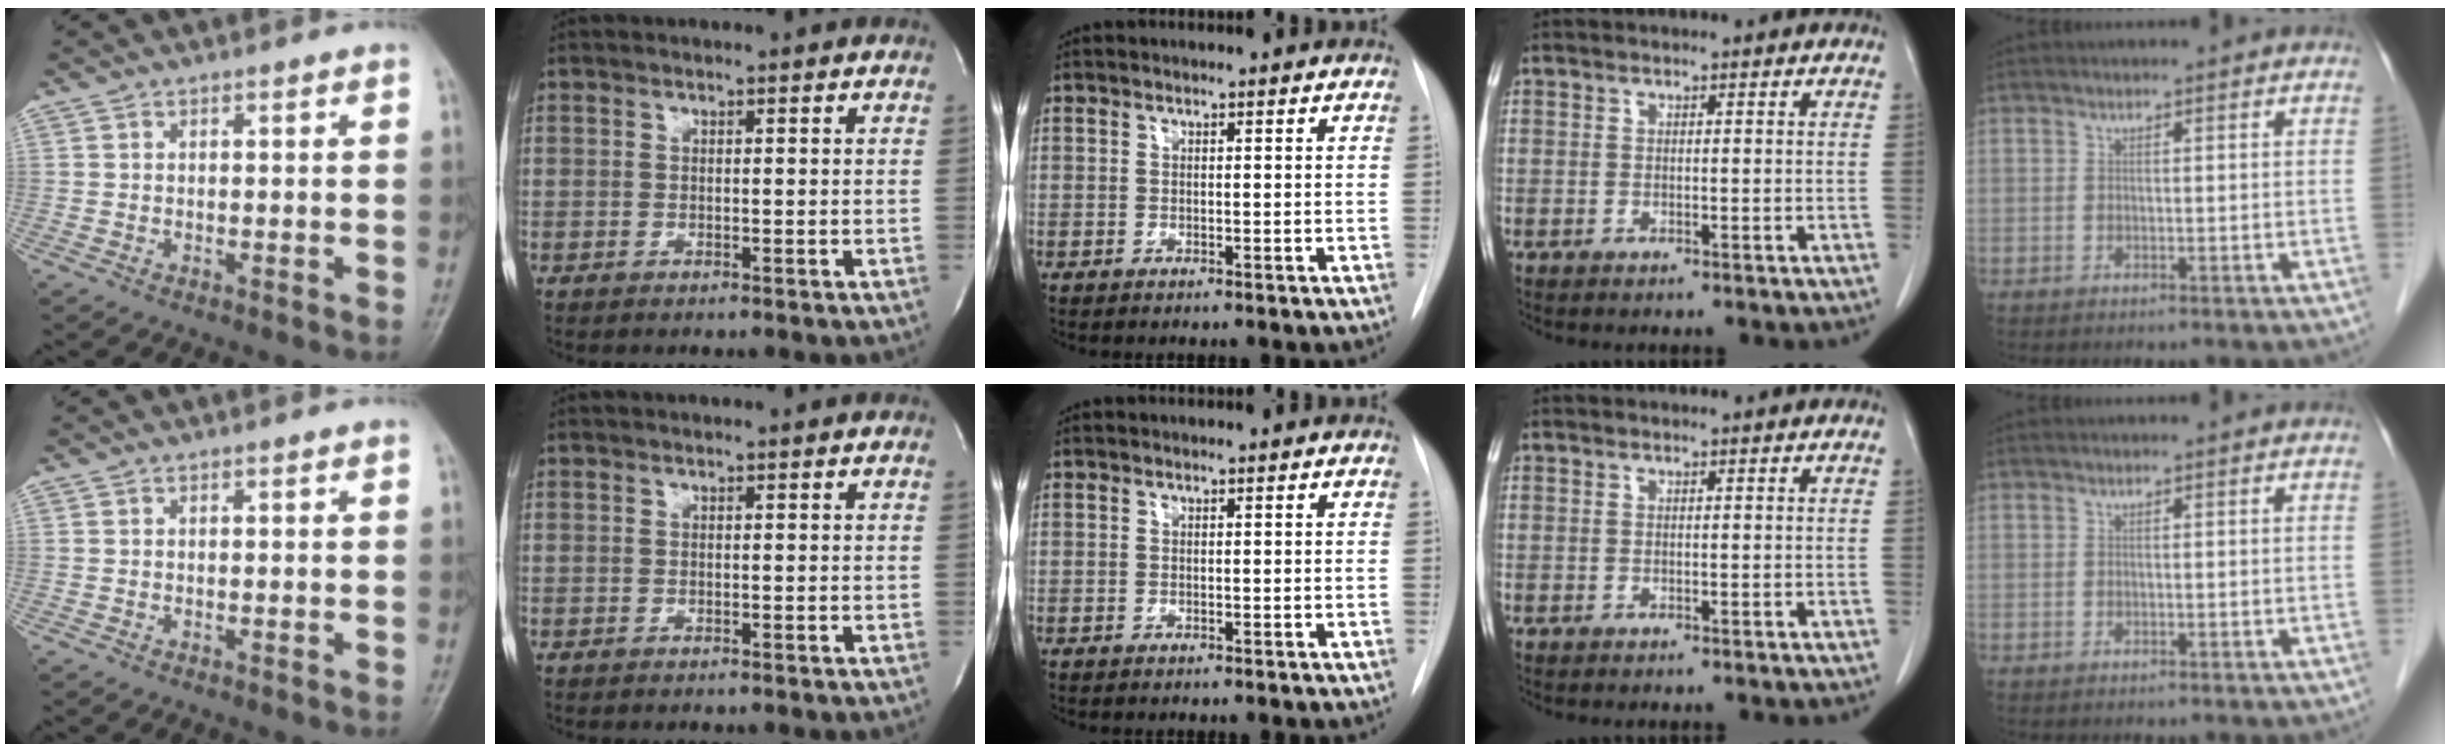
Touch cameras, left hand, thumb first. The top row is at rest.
{}